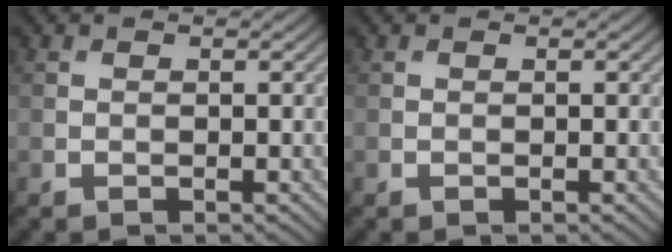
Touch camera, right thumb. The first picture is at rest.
{"total": 0.0}